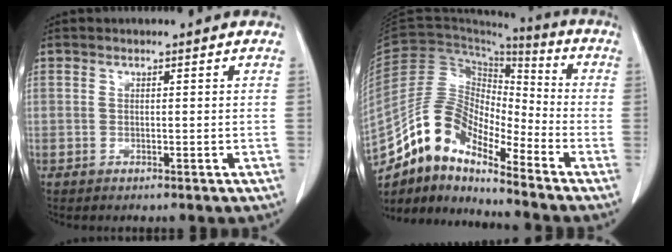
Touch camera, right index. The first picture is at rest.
{"total": 13.1, "force": [-10.2, 4.3, 6.9], "torque": [-0.137, 0.044, -0.189]}